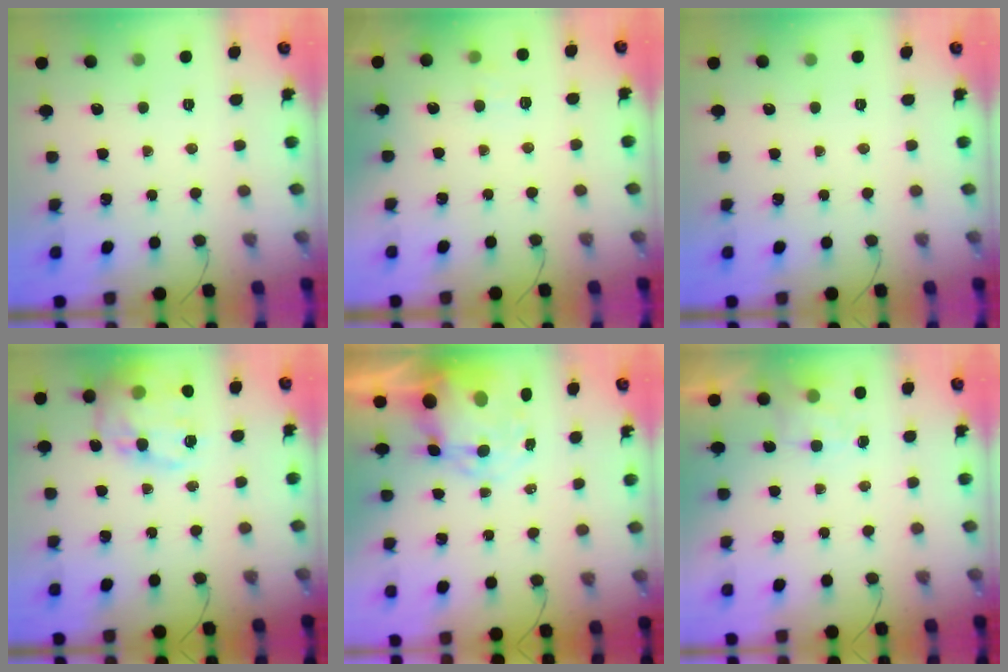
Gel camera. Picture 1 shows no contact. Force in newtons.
{"total": 6.6, "press": 6.5, "slide": 1.3}
{"total": 0.0}
{"total": 19.1, "press": 18.8, "slide": 3.2}
{"total": 10.6, "press": 10.3, "slide": 2.6}
{"total": 2.4, "press": 1.9, "slide": 1.4}